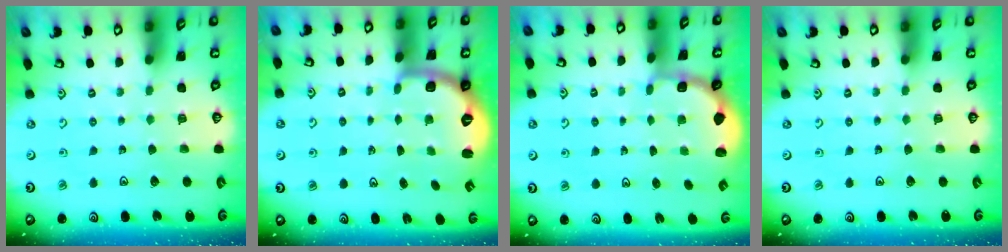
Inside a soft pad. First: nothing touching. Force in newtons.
{"total": 2.7, "press": 1.6, "slide": 2.1}
{"total": 1.9, "press": 1.7, "slide": 0.8}
{"total": 0.0}